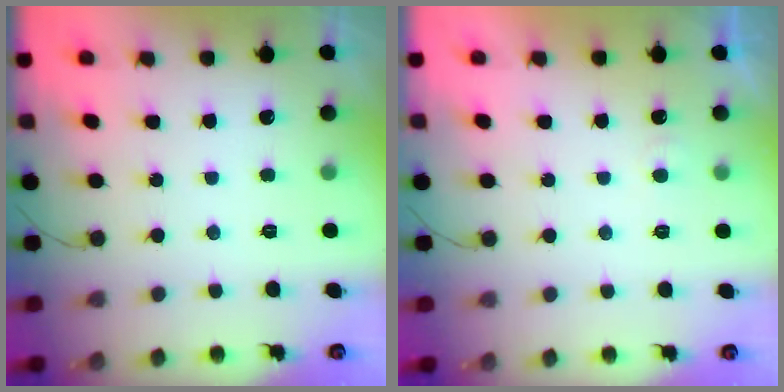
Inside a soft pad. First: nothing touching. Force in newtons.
{"total": 3.5, "press": 3.4, "slide": 0.3}